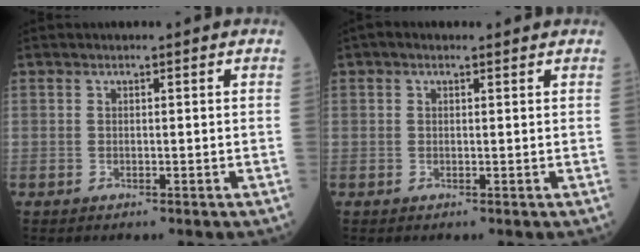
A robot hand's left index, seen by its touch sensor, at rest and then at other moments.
{"total": 0.8, "force": [0.2, 0.5, 0.6], "torque": [-0.016, 0.010, -0.001]}